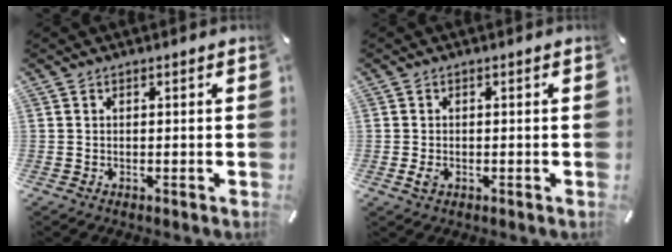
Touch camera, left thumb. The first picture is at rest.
{"total": 1.9, "force": [-0.6, 1.2, 1.3], "torque": [-0.030, -0.002, -0.010]}